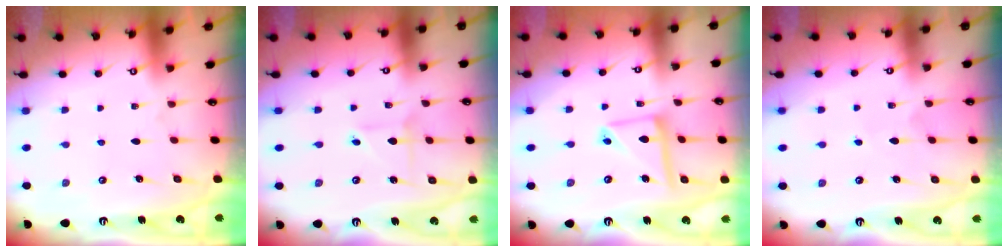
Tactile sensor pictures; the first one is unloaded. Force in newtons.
{"total": 2.7, "press": 2.7, "slide": 0.2}
{"total": 11.2, "press": 11.2, "slide": 1.0}
{"total": 3.4, "press": 3.4, "slide": 0.4}